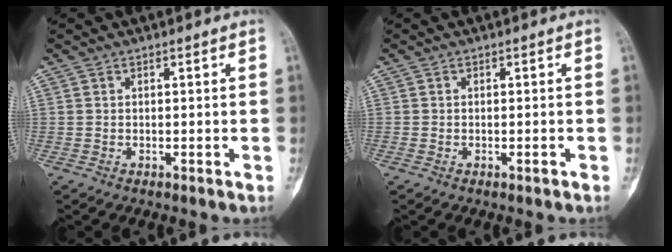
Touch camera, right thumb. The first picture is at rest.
{"total": 0.7, "force": [-0.4, 0.3, 0.5], "torque": [-0.007, 0.001, -0.006]}